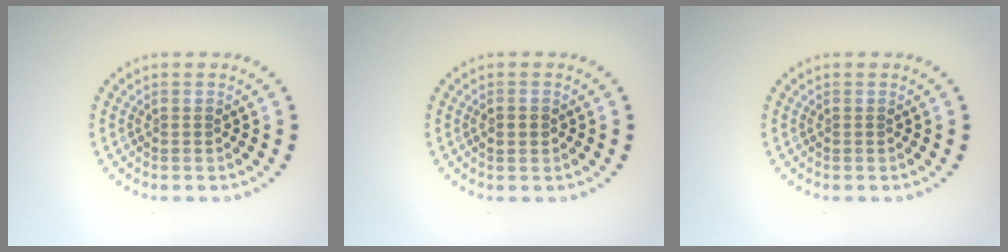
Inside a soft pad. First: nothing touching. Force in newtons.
{"total": 1.6, "press": 1.6, "slide": 0.1}
{"total": 0.0}